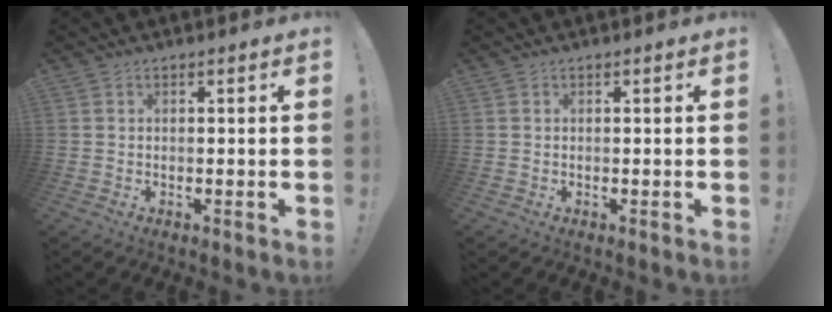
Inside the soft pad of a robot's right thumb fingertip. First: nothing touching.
{"total": 0.0}